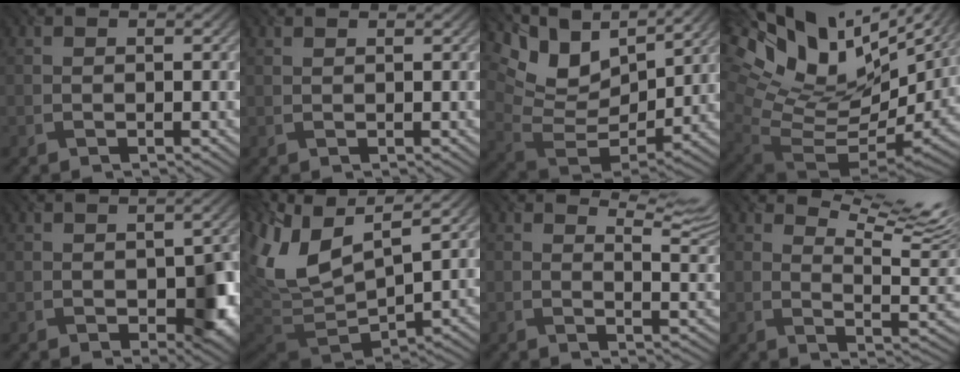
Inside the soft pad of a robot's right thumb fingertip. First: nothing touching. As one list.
[{"total": 0.6, "force": [0.6, 0.0, 0.2], "torque": [-0.007, 0.000, 0.010]}, {"total": 13.6, "force": [7.9, 7.1, 8.5], "torque": [-0.195, 0.018, 0.143]}, {"total": 19.0, "force": [9.6, 9.8, 13.0], "torque": [-0.230, 0.008, 0.187]}, {"total": 5.4, "force": [-0.8, 3.0, 4.4], "torque": [-0.062, -0.012, -0.004]}, {"total": 12.8, "force": [4.4, 5.9, 10.5], "torque": [-0.246, 0.012, 0.080]}, {"total": 6.7, "force": [5.2, 1.3, 4.0], "torque": [-0.071, -0.002, 0.080]}, {"total": 11.0, "force": [7.8, 2.6, 7.2], "torque": [-0.125, 0.004, 0.111]}]